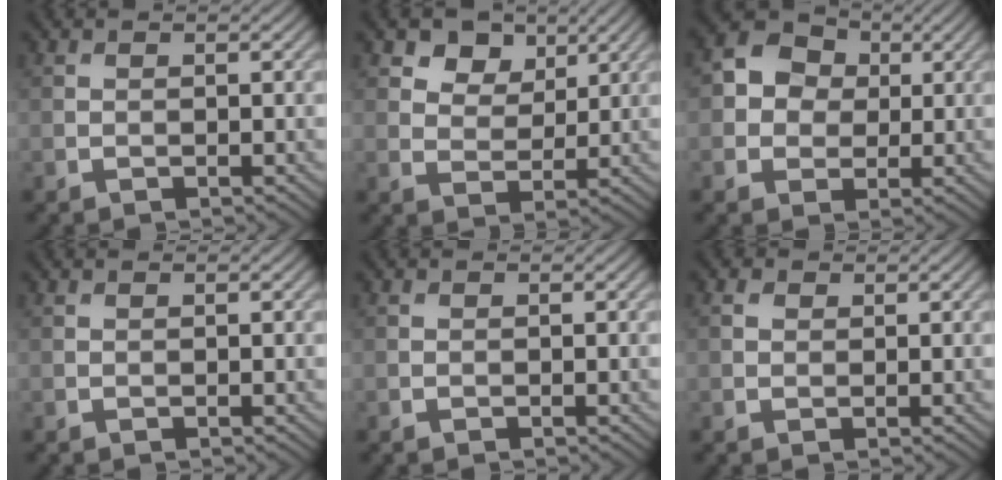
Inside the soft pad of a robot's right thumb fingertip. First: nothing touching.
{"total": 5.0, "force": [3.0, 3.4, 2.1], "torque": [-0.043, -0.014, 0.056]}
{"total": 6.2, "force": [1.0, 5.4, 2.9], "torque": [-0.076, 0.011, 0.000]}
{"total": 0.0}
{"total": 0.0}
{"total": 1.3, "force": [0.6, 1.0, 0.5], "torque": [-0.013, 0.001, 0.011]}